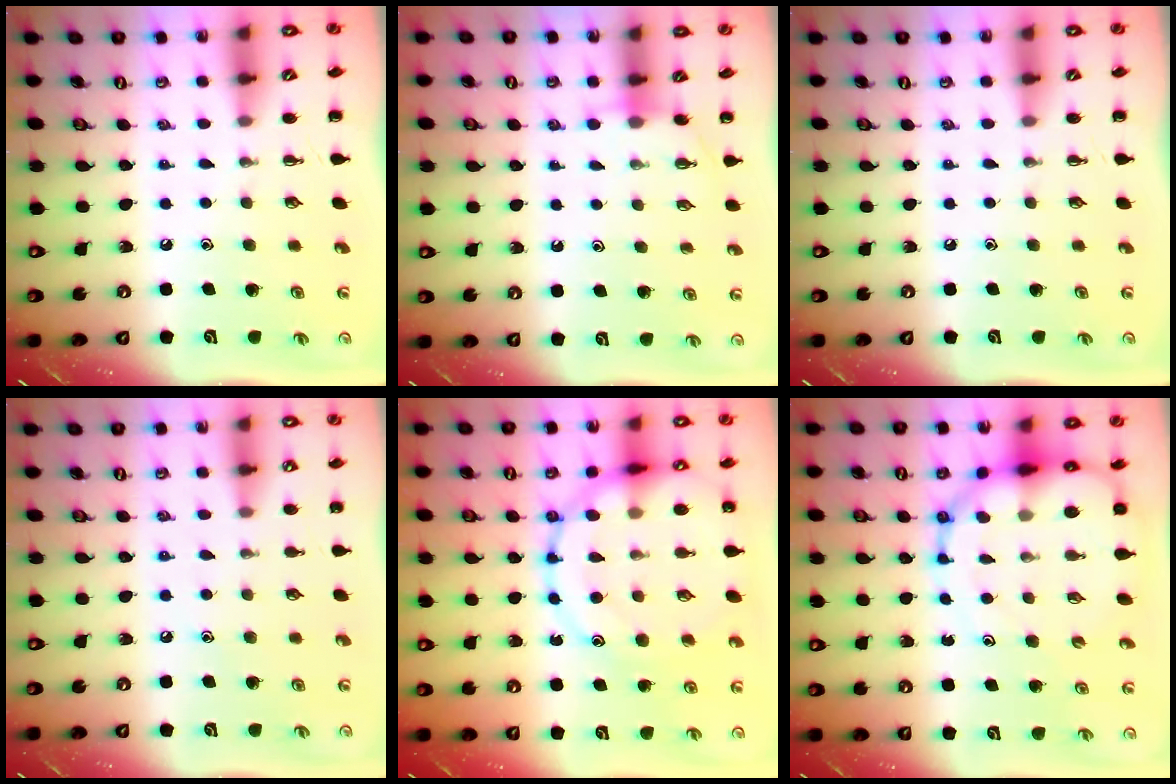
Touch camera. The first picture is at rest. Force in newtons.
{"total": 4.3, "press": 4.1, "slide": 1.2}
{"total": 0.0}
{"total": 6.6, "press": 6.3, "slide": 2.0}
{"total": 21.0, "press": 20.9, "slide": 1.4}
{"total": 16.2, "press": 15.6, "slide": 4.1}